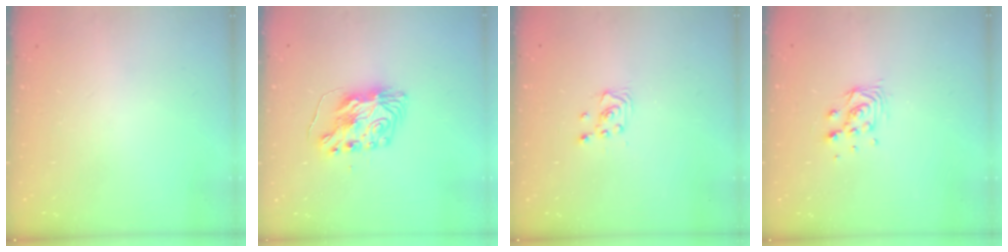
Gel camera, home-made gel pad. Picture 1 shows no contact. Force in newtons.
{"total": 9.0, "press": 9.0, "slide": 0.6}
{"total": 2.2, "press": 2.2, "slide": 0.3}
{"total": 7.0, "press": 7.0, "slide": 0.5}